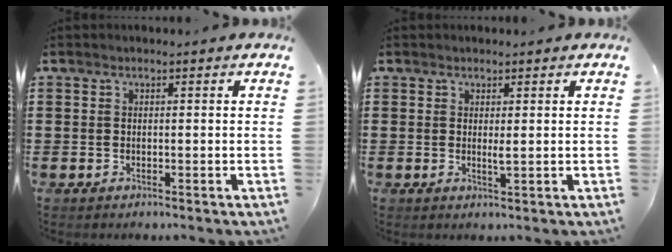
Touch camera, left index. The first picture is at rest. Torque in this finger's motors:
{"motor_torque": [0.49, -0.15, 0.07, 0.03]}